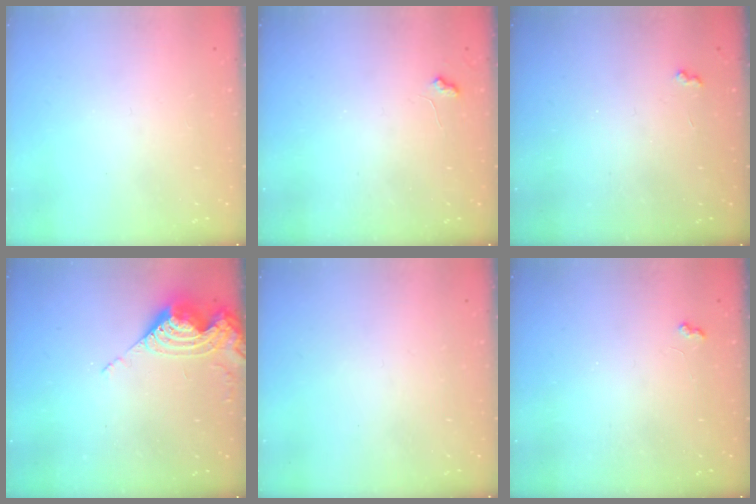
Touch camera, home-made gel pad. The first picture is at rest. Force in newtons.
{"total": 4.5, "press": 4.5, "slide": 0.6}
{"total": 3.5, "press": 3.4, "slide": 0.6}
{"total": 8.5, "press": 8.4, "slide": 0.9}
{"total": 0.0}
{"total": 2.9, "press": 2.8, "slide": 0.5}